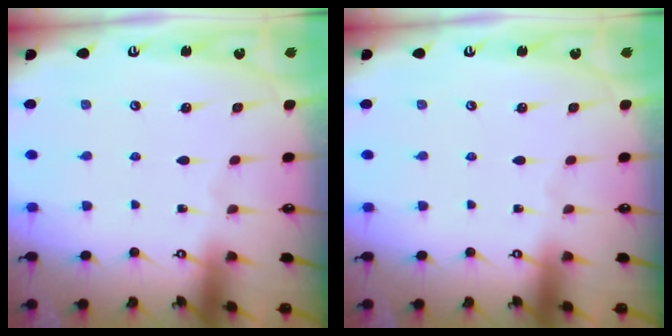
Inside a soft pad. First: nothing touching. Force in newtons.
{"total": 0.0}